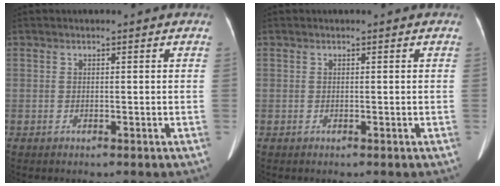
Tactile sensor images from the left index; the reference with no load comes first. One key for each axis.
{"total": 0.0}